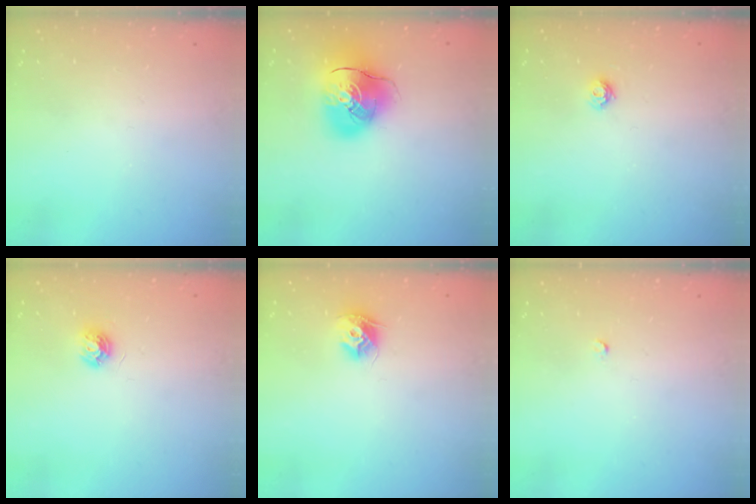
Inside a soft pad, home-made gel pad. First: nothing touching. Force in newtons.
{"total": 14.8, "press": 14.5, "slide": 2.6}
{"total": 5.8, "press": 5.8, "slide": 0.3}
{"total": 5.9, "press": 5.9, "slide": 0.5}
{"total": 9.1, "press": 9.1, "slide": 0.3}
{"total": 2.0, "press": 2.0, "slide": 0.3}